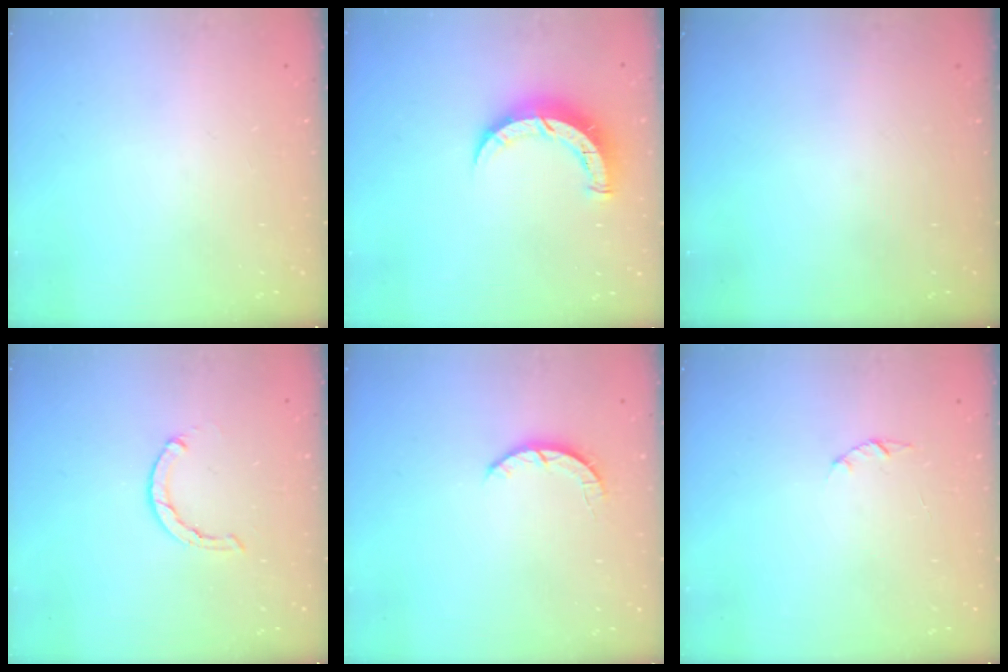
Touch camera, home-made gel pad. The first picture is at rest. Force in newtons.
{"total": 7.5, "press": 7.5, "slide": 0.6}
{"total": 0.0}
{"total": 1.2, "press": 1.2, "slide": 0.2}
{"total": 2.5, "press": 2.4, "slide": 0.4}
{"total": 1.4, "press": 1.4, "slide": 0.3}